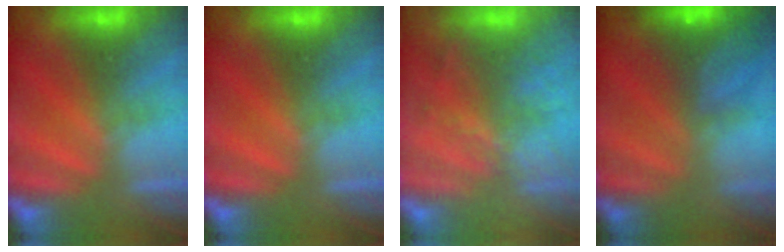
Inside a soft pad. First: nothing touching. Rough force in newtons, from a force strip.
{"total": 0.0}
{"total": 5.8}
{"total": 7.8}